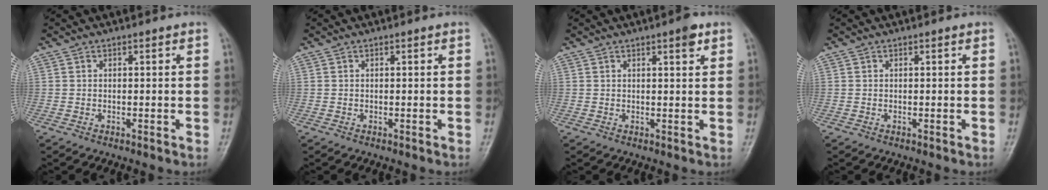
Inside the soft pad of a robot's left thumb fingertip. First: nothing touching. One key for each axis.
{"total": 0.0}
{"total": 2.6, "fx": 1.5, "fy": 0.6, "fz": 2.0, "tx": -0.026, "ty": -0.006, "tz": 0.019}
{"total": 0.0}